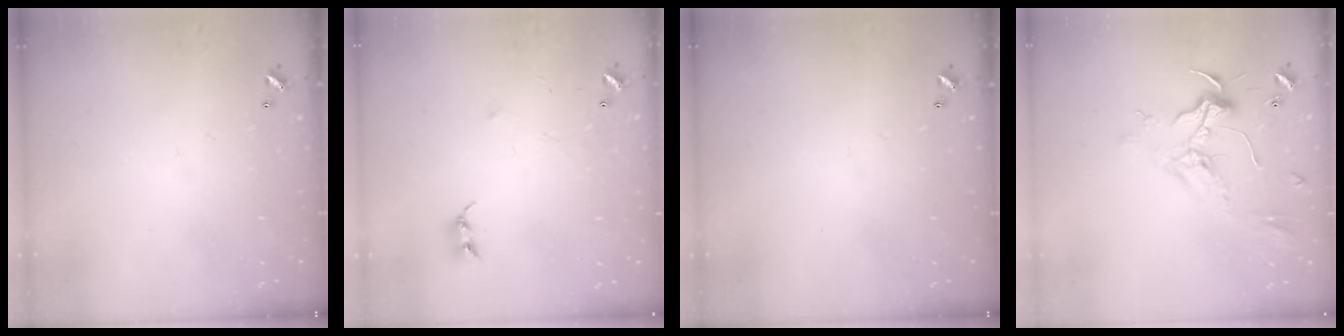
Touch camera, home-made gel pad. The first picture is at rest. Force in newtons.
{"total": 2.4, "press": 2.4, "slide": 0.4}
{"total": 0.0}
{"total": 2.4, "press": 2.3, "slide": 0.8}